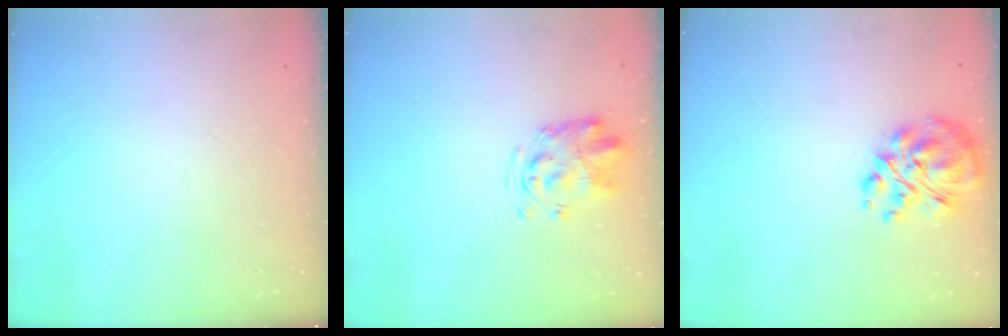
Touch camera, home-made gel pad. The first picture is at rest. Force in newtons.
{"total": 3.4, "press": 3.4, "slide": 0.8}
{"total": 11.8, "press": 11.2, "slide": 3.8}